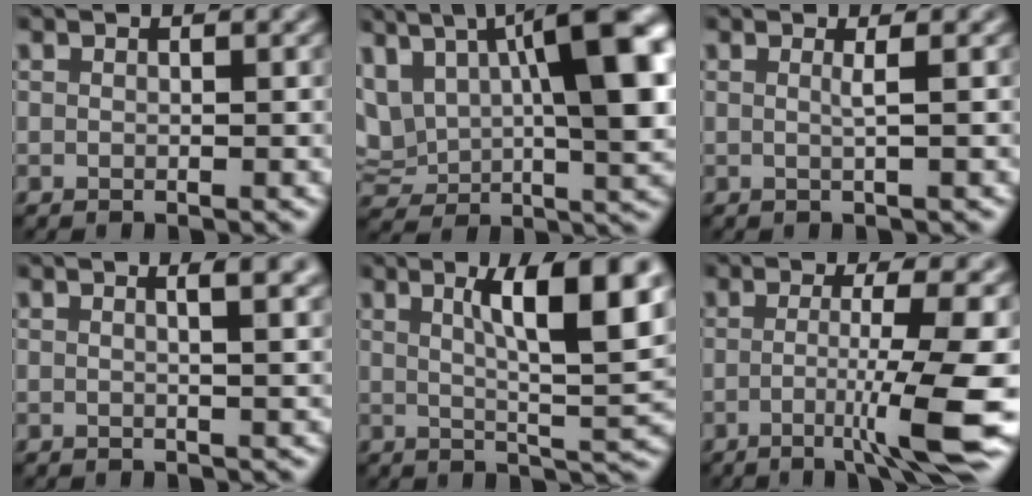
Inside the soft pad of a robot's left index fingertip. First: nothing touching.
{"total": 15.5, "force": [4.4, 7.9, 12.6], "torque": [-0.220, 0.001, 0.091]}
{"total": 0.9, "force": [0.1, 0.1, 0.9], "torque": [-0.015, 0.000, -0.002]}
{"total": 3.5, "force": [1.4, 1.4, 2.9], "torque": [-0.020, 0.010, 0.007]}
{"total": 9.0, "force": [2.9, 2.1, 8.2], "torque": [-0.109, 0.003, 0.051]}
{"total": 7.8, "force": [-2.2, 0.8, 7.4], "torque": [-0.124, -0.002, -0.039]}